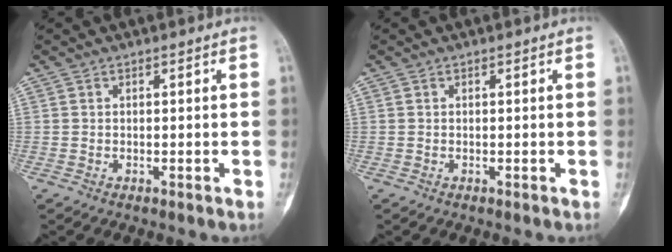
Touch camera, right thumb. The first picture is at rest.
{"total": 0.0}